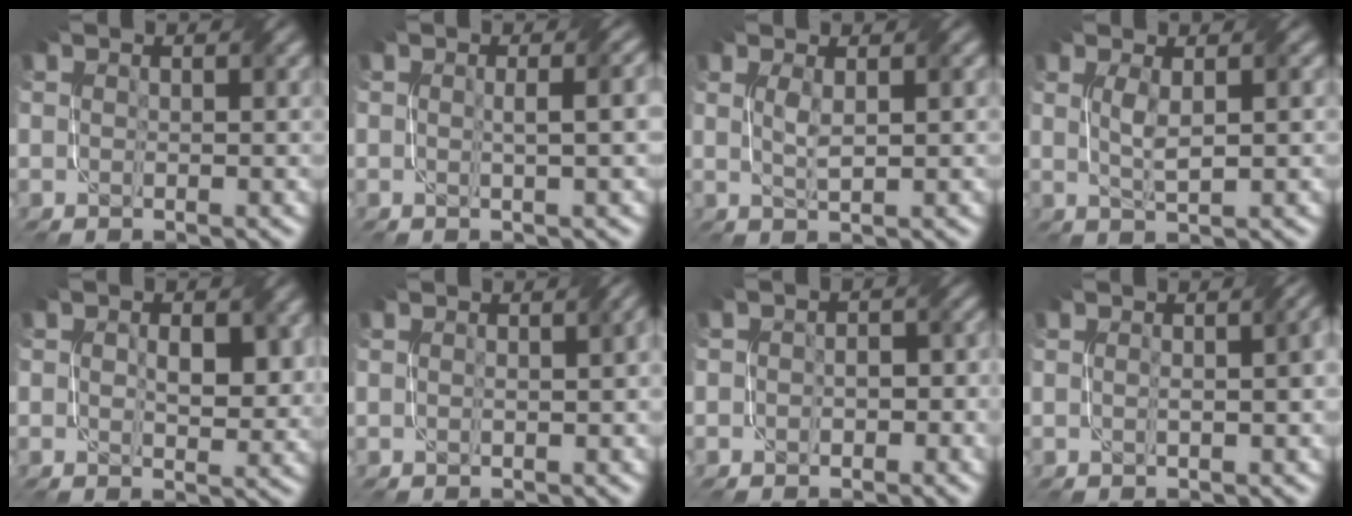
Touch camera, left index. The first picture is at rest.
{"total": 2.8, "force": [0.1, 0.8, 2.6], "torque": [-0.022, 0.010, -0.001]}
{"total": 1.6, "force": [0.5, 0.3, 1.5], "torque": [-0.033, -0.001, 0.012]}
{"total": 2.2, "force": [0.5, 0.4, 2.1], "torque": [-0.044, 0.000, 0.012]}
{"total": 3.3, "force": [0.4, 1.8, 2.7], "torque": [-0.041, -0.005, 0.007]}
{"total": 2.2, "force": [0.1, 0.8, 2.0], "torque": [-0.017, 0.004, 0.000]}
{"total": 2.7, "force": [-0.6, 1.8, 1.8], "torque": [-0.014, 0.000, -0.009]}
{"total": 3.2, "force": [0.2, 1.2, 3.0], "torque": [-0.018, 0.014, -0.009]}